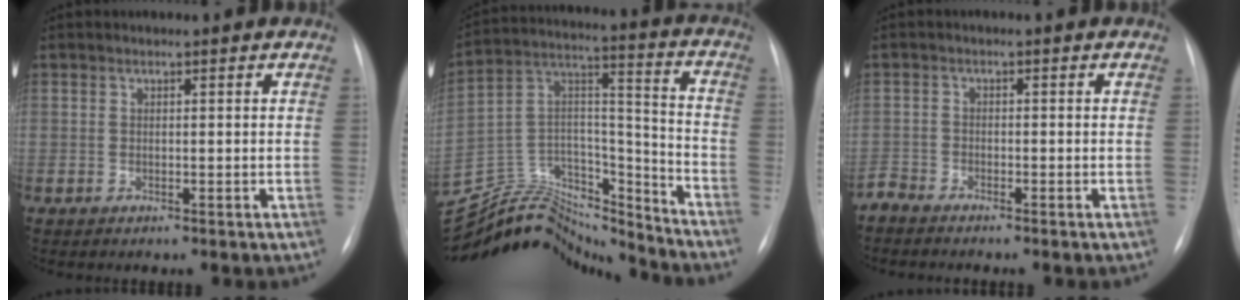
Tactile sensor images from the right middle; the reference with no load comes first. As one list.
[{"total": 21.0, "force": [-20.2, 4.5, 3.6], "torque": [-0.078, 0.058, -0.325]}, {"total": 2.0, "force": [-2.0, 0.2, -0.1], "torque": [0.002, -0.007, -0.039]}]